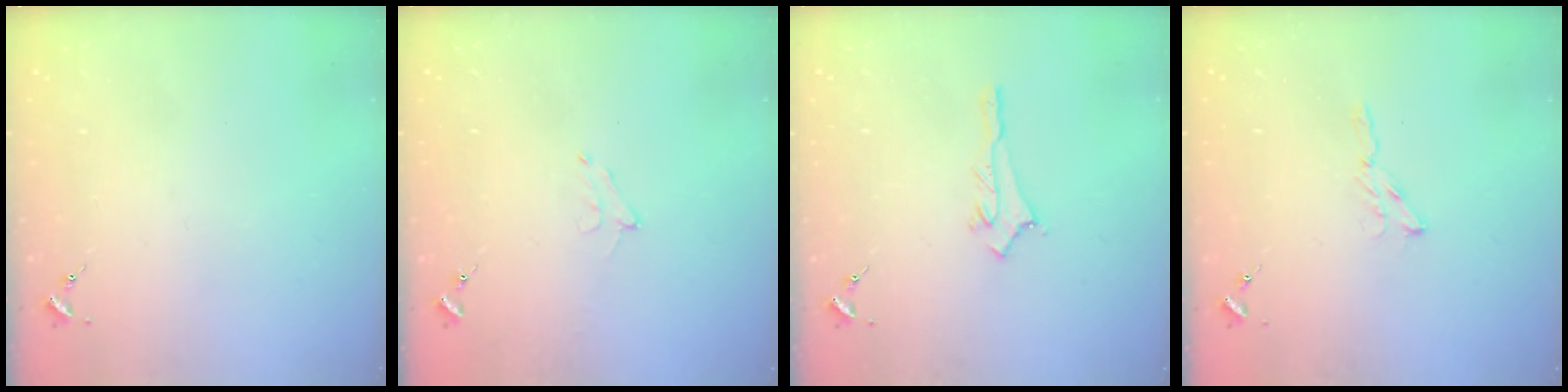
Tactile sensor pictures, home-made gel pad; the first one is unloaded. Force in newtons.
{"total": 5.4, "press": 5.3, "slide": 0.8}
{"total": 2.9, "press": 2.9, "slide": 0.3}
{"total": 3.9, "press": 3.8, "slide": 0.5}